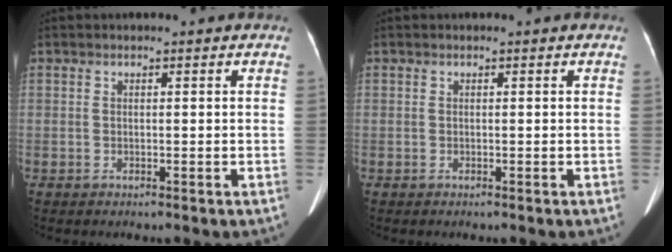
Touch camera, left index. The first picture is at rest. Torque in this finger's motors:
{"motor_torque": [0.00, 0.00, 0.00, 0.01]}